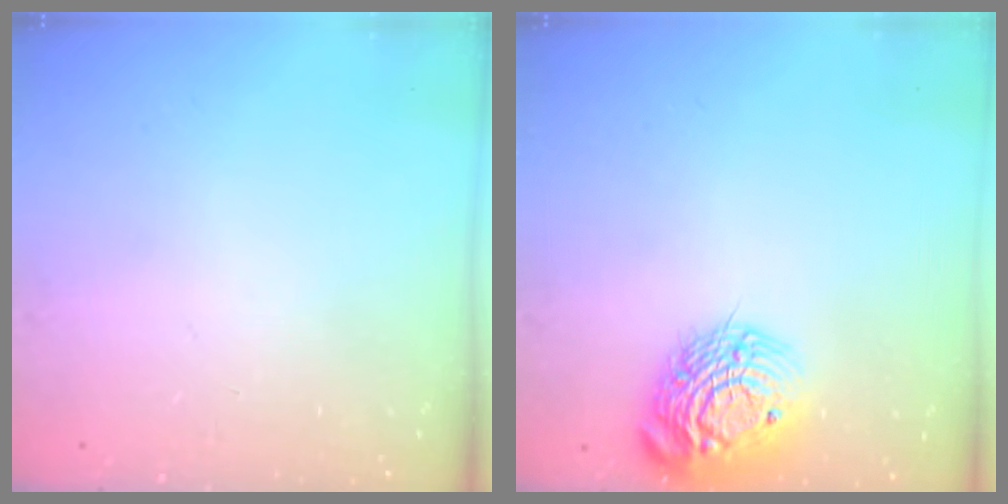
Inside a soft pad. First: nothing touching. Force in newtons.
{"total": 15.8, "press": 15.7, "slide": 1.3}